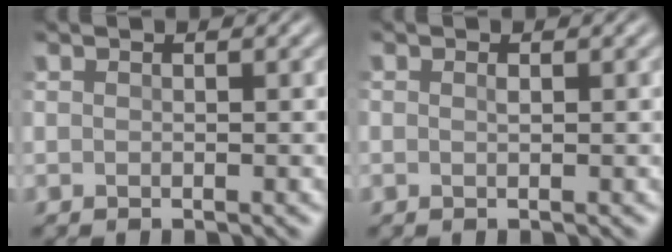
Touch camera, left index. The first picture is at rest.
{"total": 0.0}